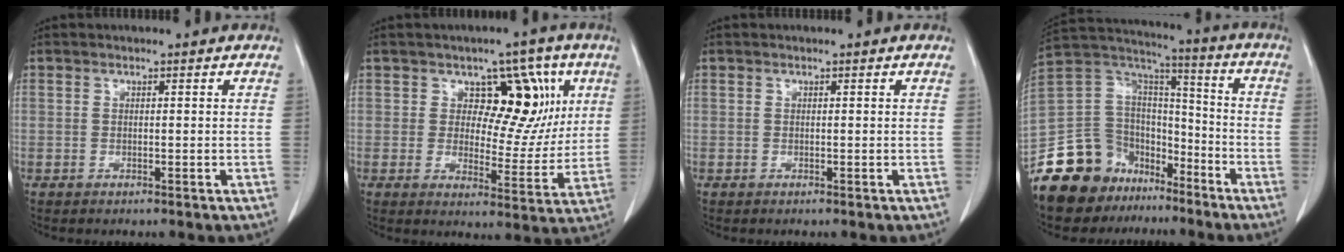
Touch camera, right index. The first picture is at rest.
{"total": 10.2, "force": [3.8, 6.4, 6.9], "torque": [-0.068, 0.019, 0.057]}
{"total": 0.0}
{"total": 18.5, "force": [-13.5, 11.7, 5.2], "torque": [-0.103, 0.079, -0.230]}